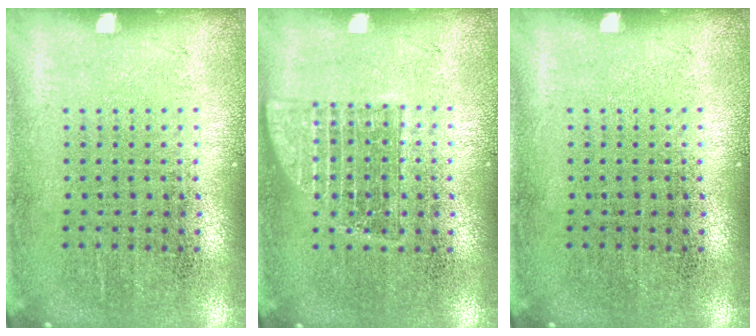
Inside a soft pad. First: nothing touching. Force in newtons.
{"total": 1.0, "press": 1.0, "slide": 0.3}
{"total": 0.0}